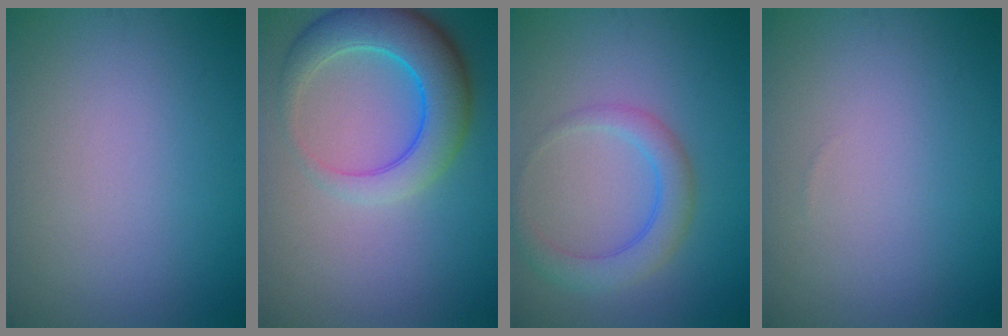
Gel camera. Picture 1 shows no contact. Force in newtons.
{"total": 6.6, "press": 6.6, "slide": 0.3}
{"total": 3.2, "press": 3.2, "slide": 0.2}
{"total": 0.0}